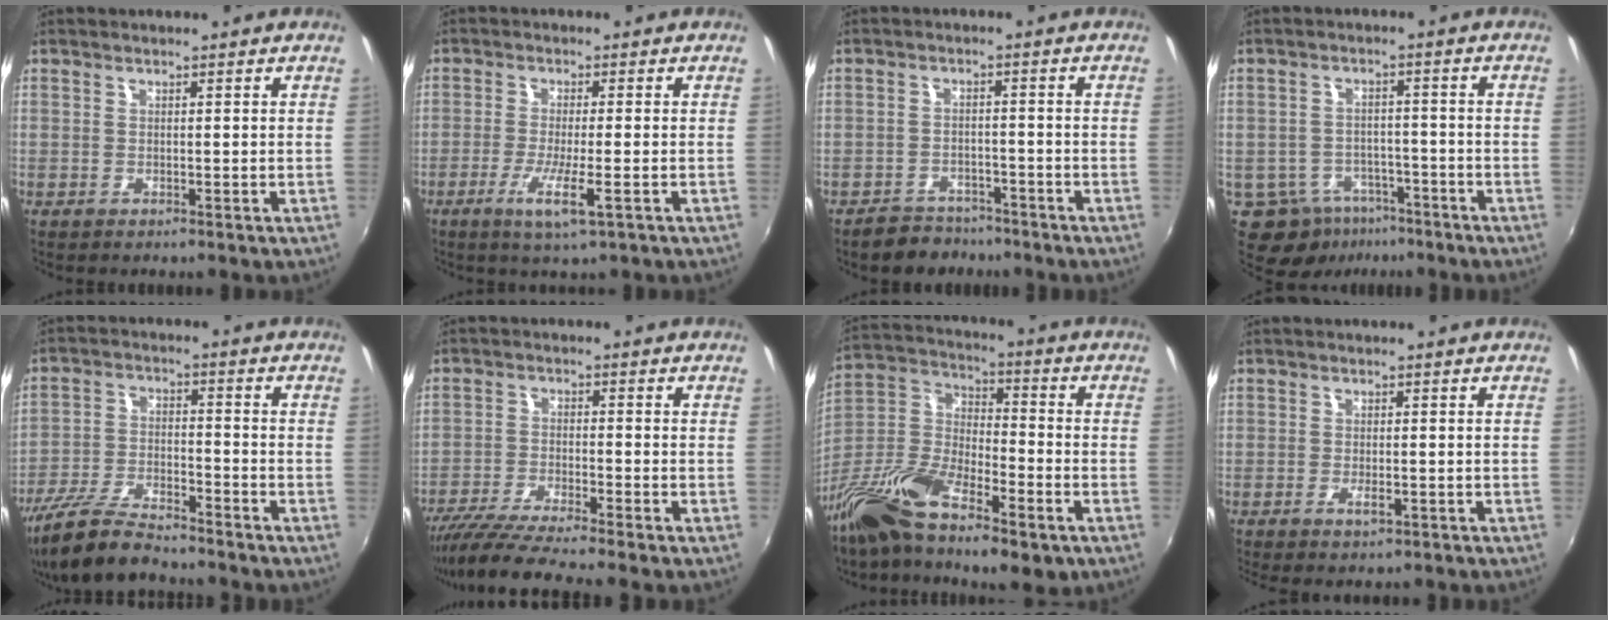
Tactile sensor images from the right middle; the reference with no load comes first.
{"total": 5.9, "force": [-2.8, 0.3, 5.1], "torque": [-0.107, -0.016, -0.054]}
{"total": 6.1, "force": [-5.1, 3.2, 0.9], "torque": [-0.033, 0.010, -0.075]}
{"total": 9.4, "force": [-5.6, 6.9, 3.1], "torque": [-0.077, 0.008, -0.070]}
{"total": 13.3, "force": [-11.4, 2.7, 6.4], "torque": [-0.144, -0.020, -0.214]}
{"total": 10.3, "force": [-9.1, -0.8, 4.8], "torque": [-0.108, -0.030, -0.165]}
{"total": 21.3, "force": [-13.1, 8.3, 14.6], "torque": [-0.293, -0.022, -0.239]}
{"total": 2.1, "force": [-1.2, 0.9, 1.5], "torque": [-0.031, -0.005, -0.021]}